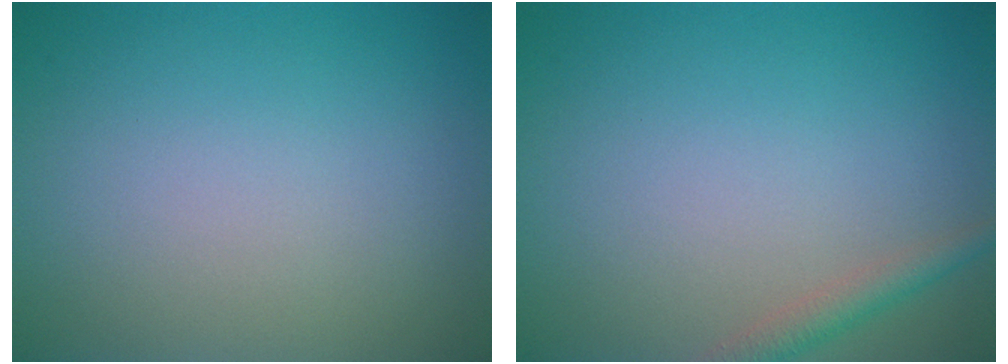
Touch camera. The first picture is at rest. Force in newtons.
{"total": 1.9, "press": 1.9, "slide": 0.0}